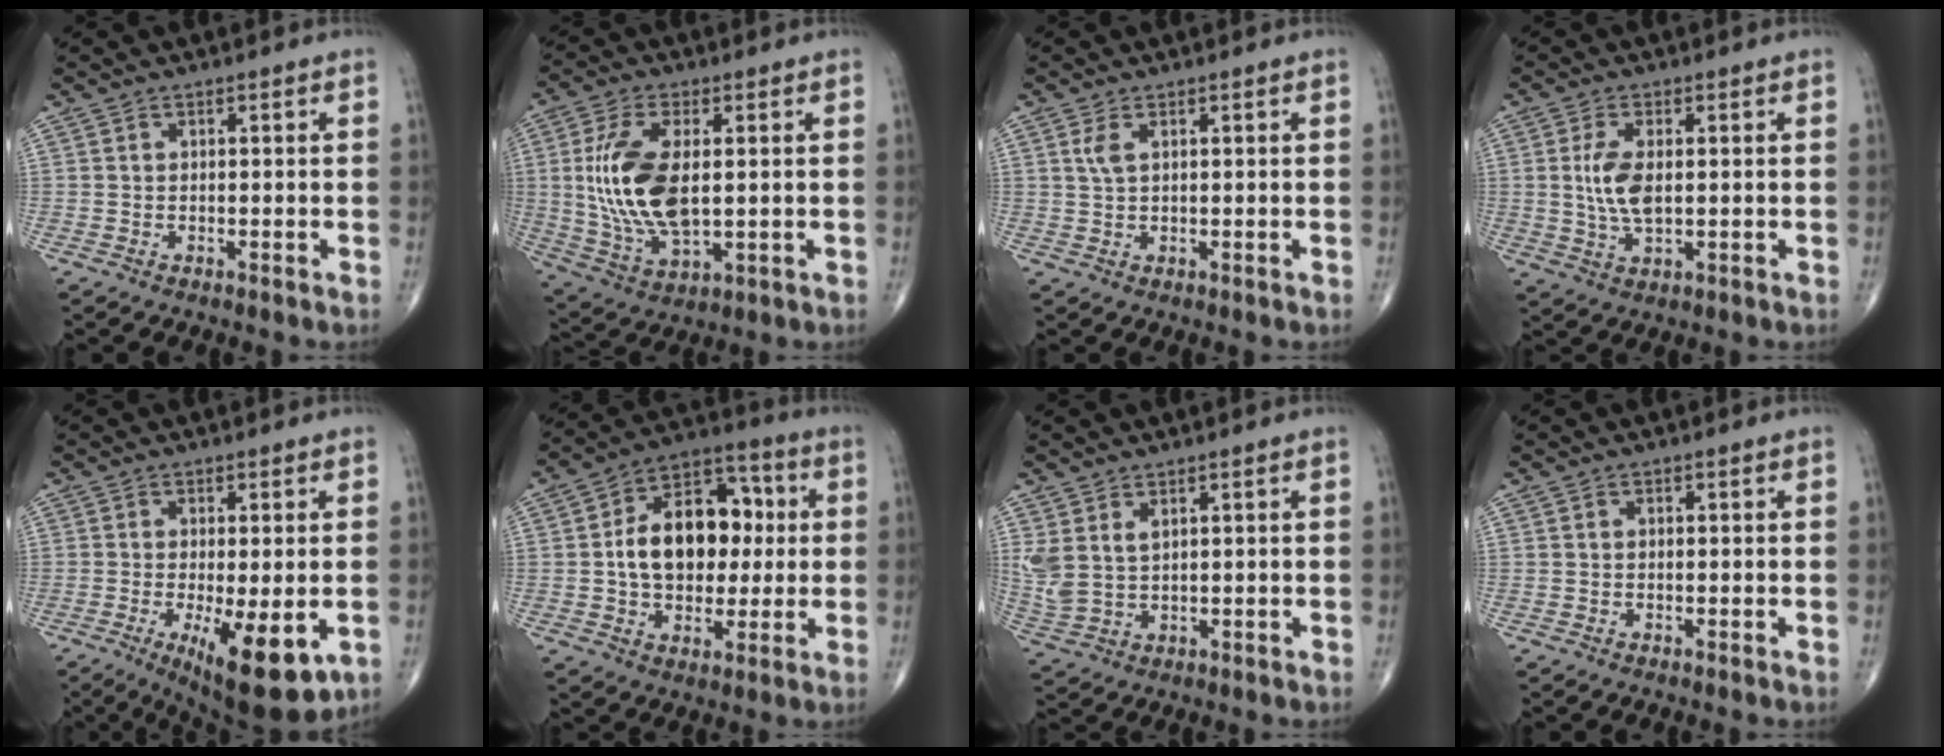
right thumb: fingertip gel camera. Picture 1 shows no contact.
{"total": 15.3, "force": [1.2, 7.4, 13.3], "torque": [-0.277, -0.011, 0.033]}
{"total": 2.2, "force": [0.9, 0.9, 1.8], "torque": [-0.044, 0.005, 0.024]}
{"total": 6.4, "force": [0.5, 3.0, 5.7], "torque": [-0.121, -0.007, 0.012]}
{"total": 13.1, "force": [-4.2, 4.3, 11.6], "torque": [-0.170, -0.022, -0.052]}
{"total": 17.4, "force": [1.1, 11.8, 12.8], "torque": [-0.160, 0.030, 0.014]}
{"total": 5.4, "force": [2.2, 3.0, 4.0], "torque": [-0.096, -0.007, 0.058]}
{"total": 0.0}